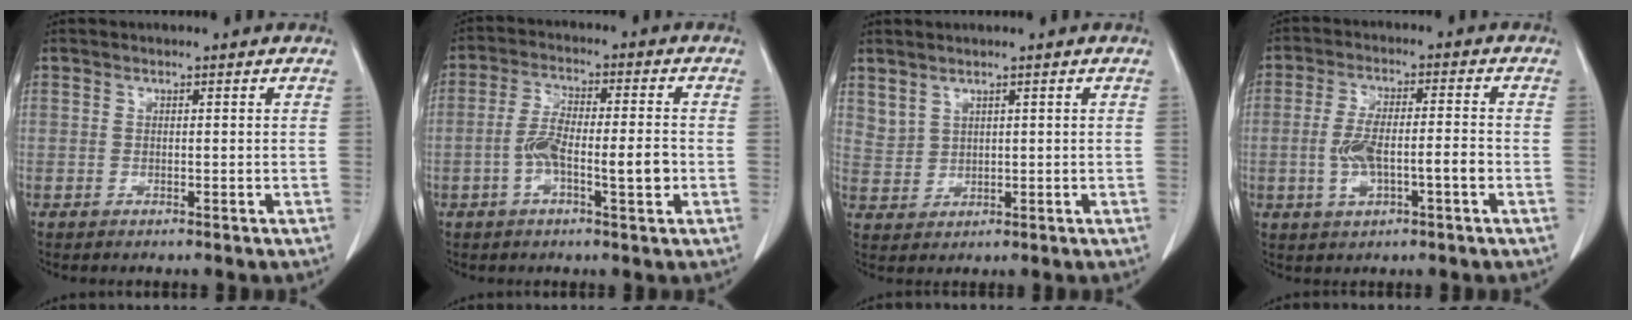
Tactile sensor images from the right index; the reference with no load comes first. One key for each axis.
{"total": 8.3, "fx": -2.0, "fy": 2.0, "fz": 7.8, "tx": -0.144, "ty": 0.013, "tz": -0.038}
{"total": 2.6, "fx": 2.2, "fy": 1.2, "fz": 0.7, "tx": -0.013, "ty": -0.001, "tz": 0.052}
{"total": 7.9, "fx": -1.9, "fy": 2.2, "fz": 7.3, "tx": -0.146, "ty": 0.014, "tz": -0.031}